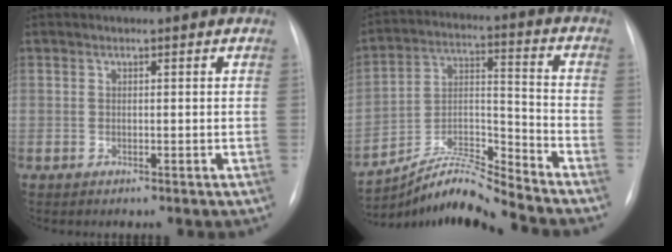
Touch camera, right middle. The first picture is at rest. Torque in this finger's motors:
{"motor_torque": [0.85, -1.28, -0.01, 0.01]}